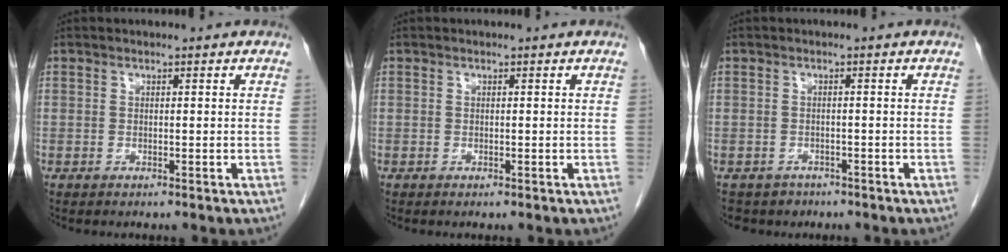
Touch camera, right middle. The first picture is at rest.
{"total": 0.0}
{"total": 3.0, "force": [-2.2, 2.1, -0.3], "torque": [-0.001, 0.005, -0.036]}